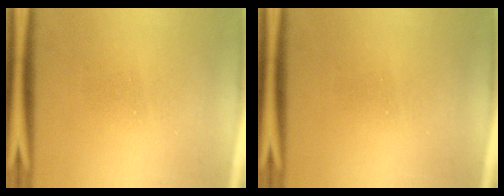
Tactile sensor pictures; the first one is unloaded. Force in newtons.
{"total": 0.0}